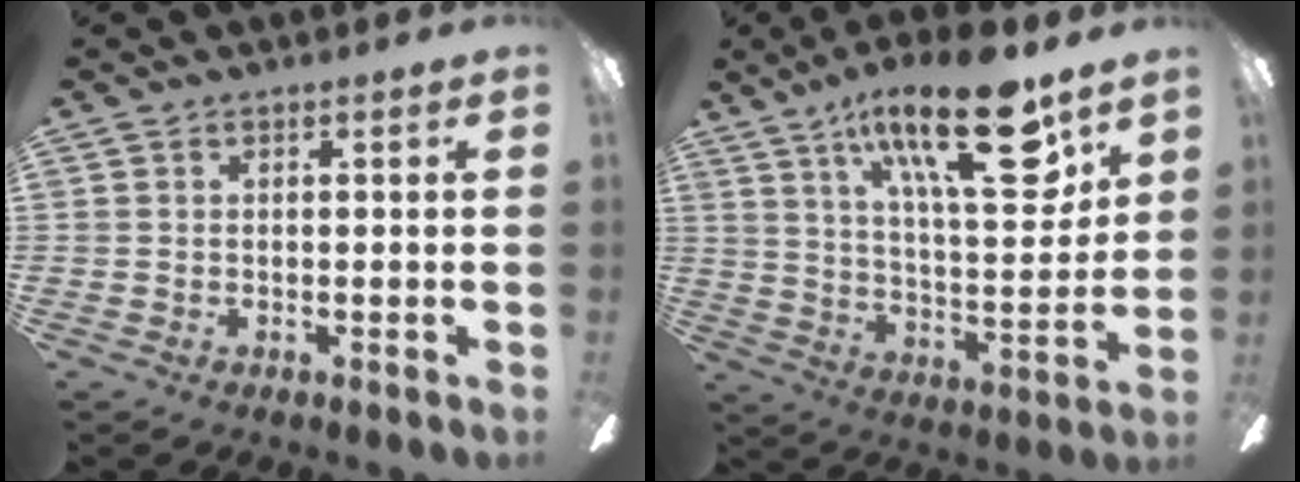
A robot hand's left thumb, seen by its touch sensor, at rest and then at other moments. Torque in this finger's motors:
{"motor_torque": [0.14, 0.58, 1.75, -1.02, 0.42]}